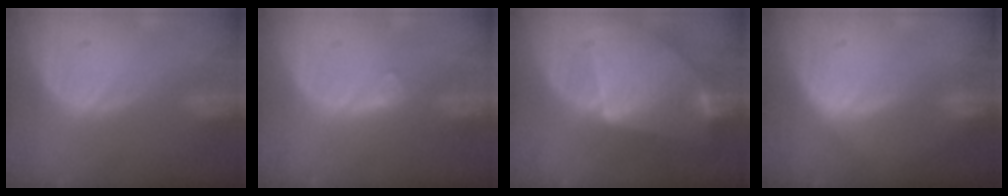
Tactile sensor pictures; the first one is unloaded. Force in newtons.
{"total": 1.2, "press": 1.2, "slide": 0.3}
{"total": 9.7, "press": 9.7, "slide": 0.9}
{"total": 0.9, "press": 0.9, "slide": 0.1}